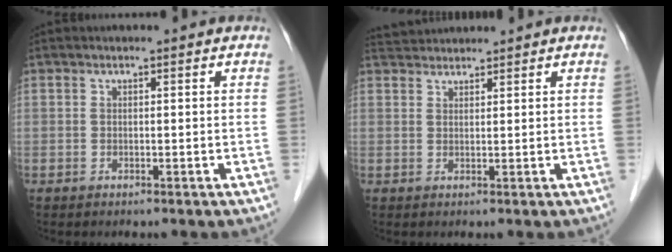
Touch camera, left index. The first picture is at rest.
{"total": 3.4, "force": [3.4, 0.4, 0.2], "torque": [-0.011, 0.029, 0.066]}